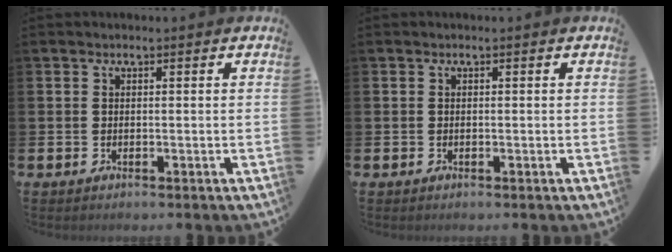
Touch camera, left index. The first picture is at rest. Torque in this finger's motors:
{"motor_torque": [-0.08, 0.04, -0.04, -0.01]}